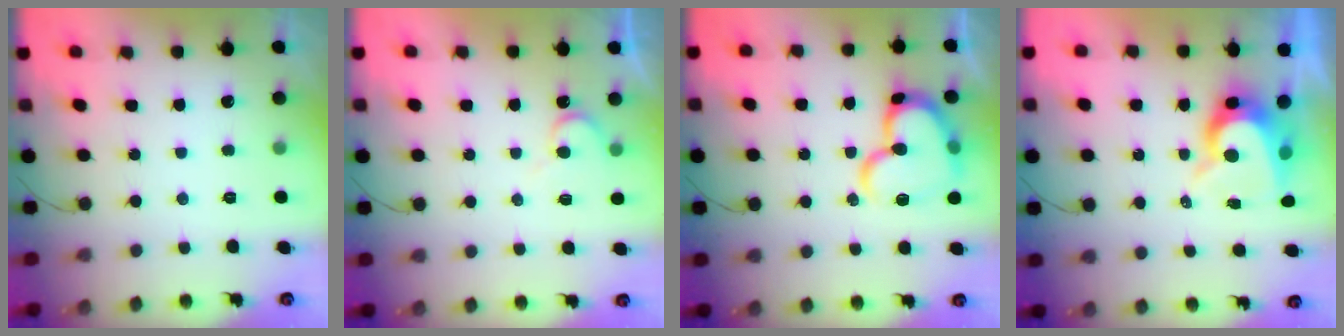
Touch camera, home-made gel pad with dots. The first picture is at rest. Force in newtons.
{"total": 6.5, "press": 6.5, "slide": 0.3}
{"total": 17.3, "press": 17.2, "slide": 1.6}
{"total": 8.9, "press": 8.9, "slide": 0.5}